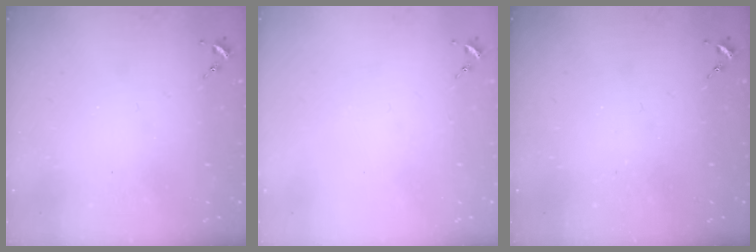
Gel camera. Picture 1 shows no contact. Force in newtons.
{"total": 0.0}
{"total": 0.0}